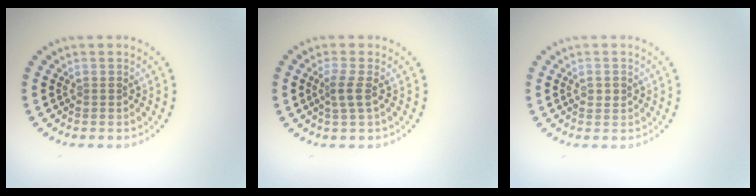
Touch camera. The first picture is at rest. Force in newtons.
{"total": 1.7, "press": 1.3, "slide": 1.1}
{"total": 1.1, "press": 1.1, "slide": 0.1}